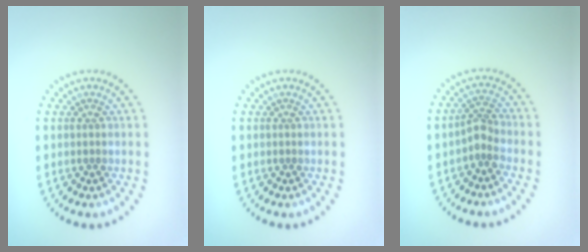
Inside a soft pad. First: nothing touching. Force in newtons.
{"total": 0.0}
{"total": 2.0, "press": 1.4, "slide": 1.4}